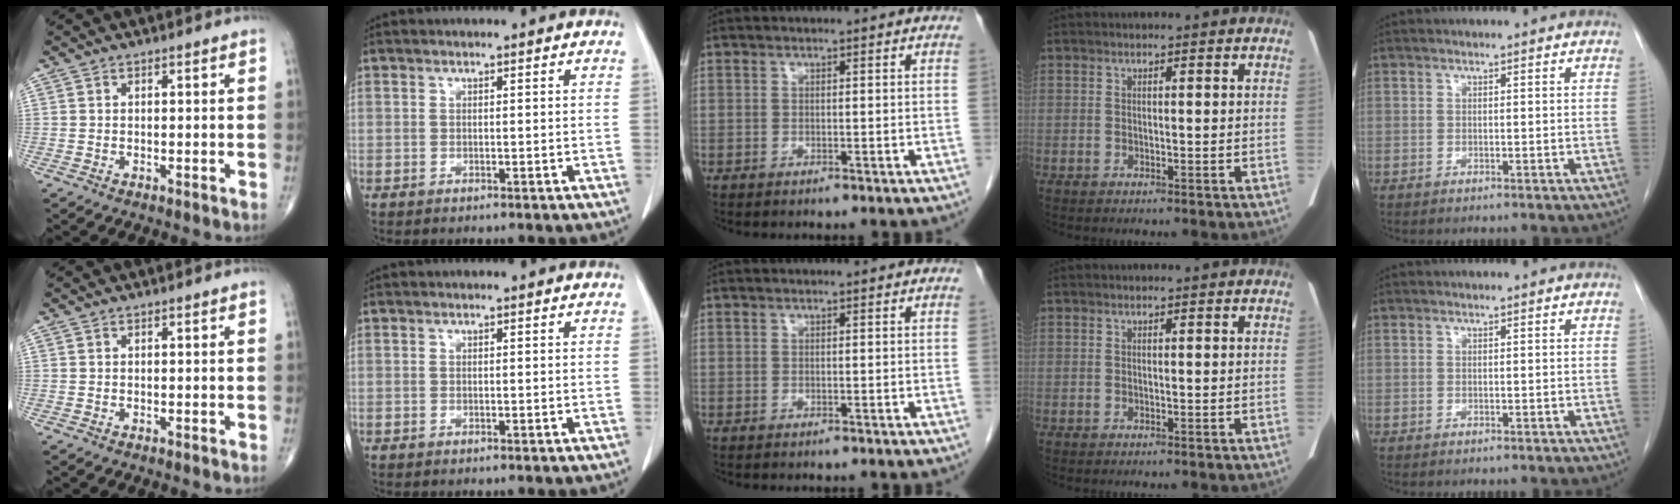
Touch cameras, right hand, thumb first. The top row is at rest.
{}